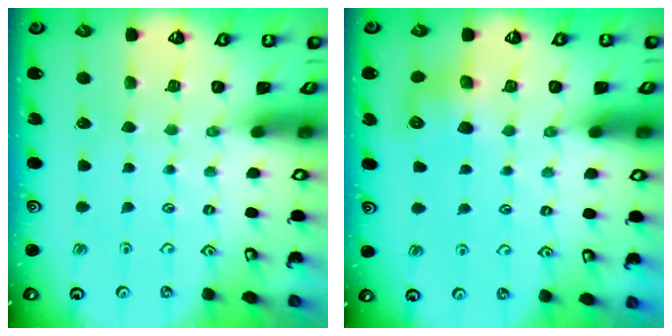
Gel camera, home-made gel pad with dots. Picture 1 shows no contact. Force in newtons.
{"total": 7.3, "press": 7.3, "slide": 0.3}